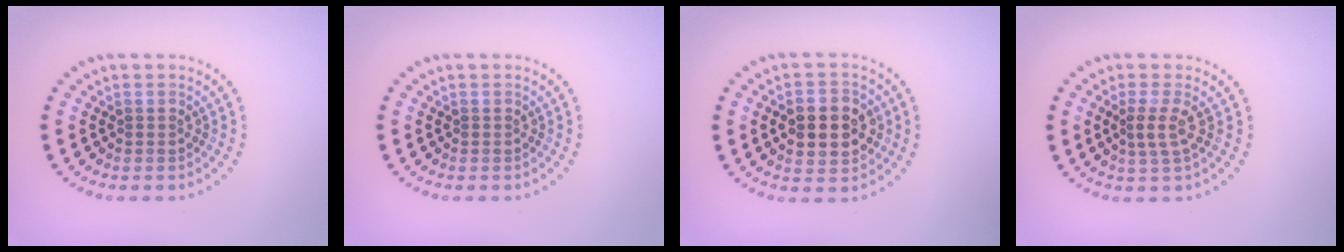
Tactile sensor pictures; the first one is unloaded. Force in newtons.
{"total": 0.0}
{"total": 5.1, "press": 5.1, "slide": 0.3}
{"total": 1.8, "press": 1.4, "slide": 1.0}